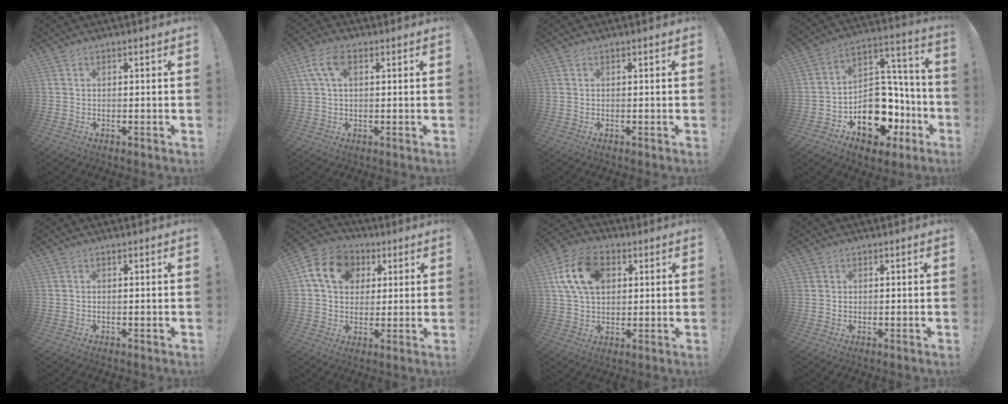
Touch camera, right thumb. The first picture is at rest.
{"total": 7.2, "force": [2.4, 4.0, 5.5], "torque": [-0.106, 0.007, 0.046]}
{"total": 0.0}
{"total": 18.0, "force": [-7.6, 13.4, 9.4], "torque": [-0.104, 0.044, -0.103]}
{"total": 0.0}
{"total": 14.5, "force": [4.6, 11.4, 7.6], "torque": [-0.104, -0.002, 0.090]}
{"total": 15.4, "force": [5.0, 10.6, 10.1], "torque": [-0.177, 0.001, 0.098]}
{"total": 1.7, "force": [0.9, 1.5, 0.3], "torque": [0.000, -0.003, 0.015]}